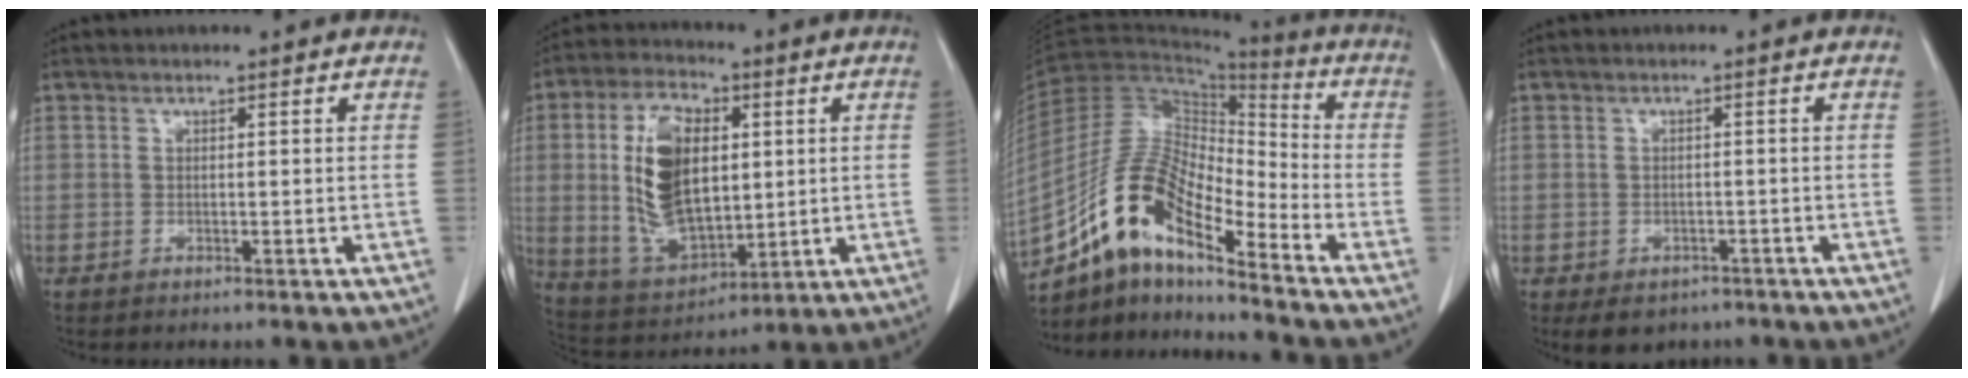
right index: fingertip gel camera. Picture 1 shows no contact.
{"total": 15.4, "force": [1.8, 7.9, 13.0], "torque": [-0.264, 0.009, 0.043]}
{"total": 14.7, "force": [-10.1, 4.1, 9.8], "torque": [-0.195, 0.028, -0.185]}
{"total": 6.5, "force": [-4.4, 4.2, 2.1], "torque": [-0.025, 0.010, -0.054]}